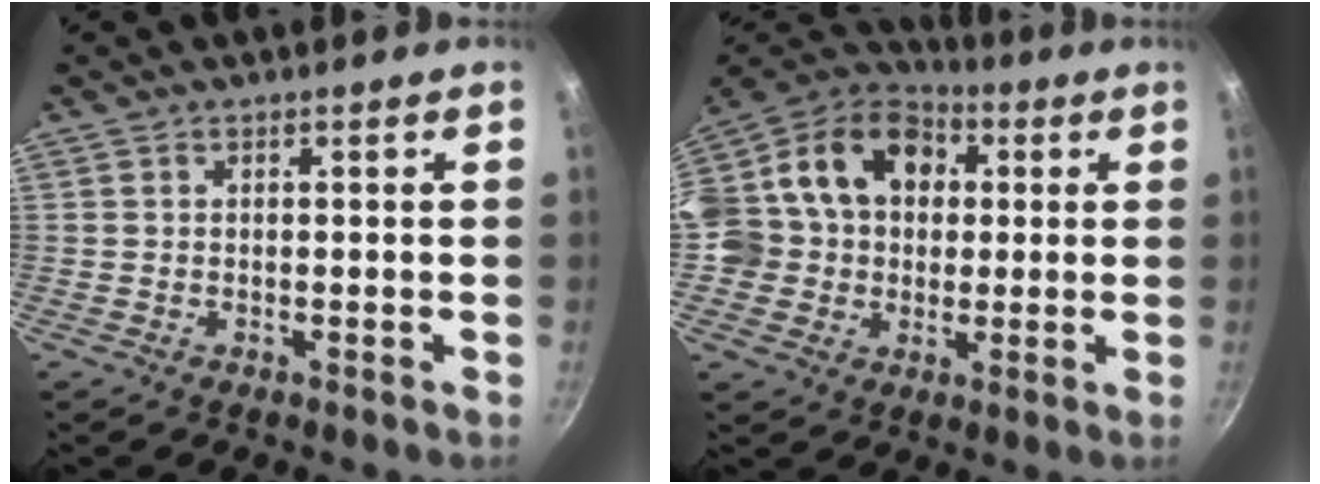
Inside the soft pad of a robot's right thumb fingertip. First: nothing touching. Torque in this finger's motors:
{"motor_torque": [1.16, 1.47, 0.69, -0.52, 0.34]}